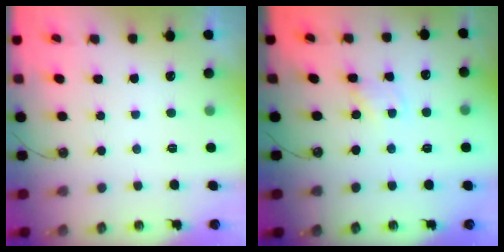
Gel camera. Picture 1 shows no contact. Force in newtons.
{"total": 1.4, "press": 1.4, "slide": 0.2}